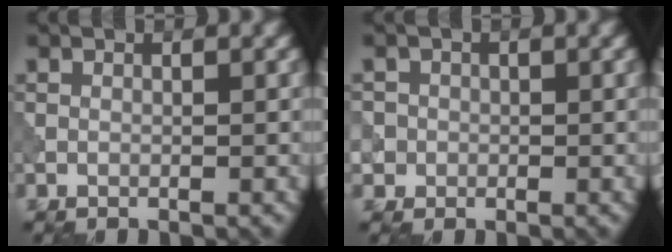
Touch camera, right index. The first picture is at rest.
{"total": 2.2, "force": [-0.4, 2.2, 0.3], "torque": [0.007, 0.014, -0.019]}